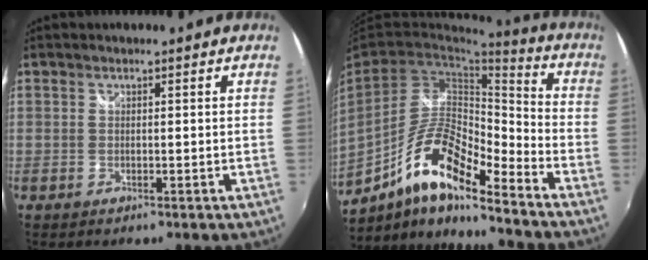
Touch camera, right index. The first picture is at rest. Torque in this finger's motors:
{"motor_torque": [1.00, -1.13, 0.67, 0.18]}